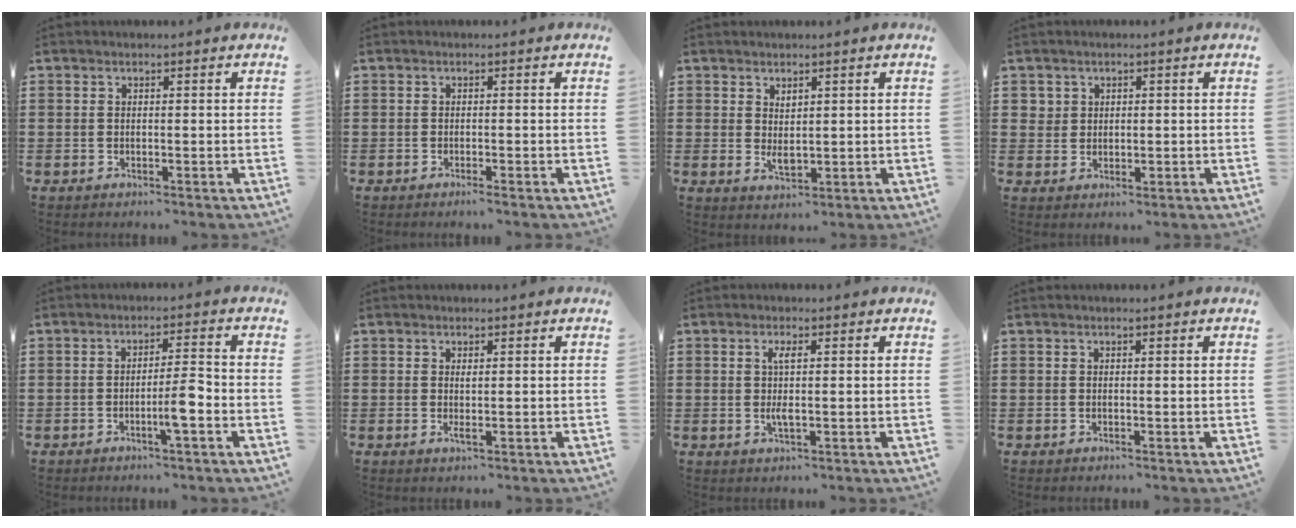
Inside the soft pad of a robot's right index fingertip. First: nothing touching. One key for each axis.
{"total": 0.8, "fx": -0.6, "fy": -0.1, "fz": 0.6, "tx": -0.011, "ty": -0.002, "tz": -0.011}
{"total": 2.0, "fx": 0.6, "fy": 1.1, "fz": 1.6, "tx": -0.031, "ty": -0.002, "tz": 0.014}
{"total": 2.2, "fx": 1.0, "fy": 1.9, "fz": 0.3, "tx": -0.015, "ty": 0.009, "tz": 0.018}
{"total": 4.8, "fx": -1.8, "fy": 0.4, "fz": 4.4, "tx": -0.075, "ty": -0.002, "tz": -0.033}
{"total": 1.0, "fx": 0.1, "fy": 0.1, "fz": 1.0, "tx": -0.019, "ty": -0.003, "tz": 0.002}
{"total": 2.8, "fx": 0.2, "fy": 0.6, "fz": 2.7, "tx": -0.059, "ty": -0.003, "tz": -0.001}
{"total": 0.0}